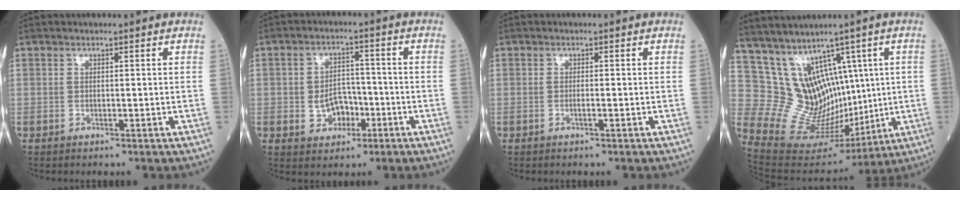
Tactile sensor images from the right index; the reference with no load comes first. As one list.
[{"total": 5.3, "force": [-1.7, 3.9, 3.2], "torque": [-0.054, 0.010, -0.025]}, {"total": 0.9, "force": [-0.3, 0.0, 0.9], "torque": [-0.018, 0.000, -0.005]}, {"total": 11.8, "force": [4.8, 8.5, 6.7], "torque": [-0.126, 0.039, 0.130]}]